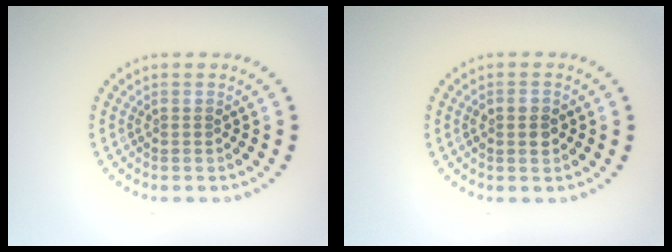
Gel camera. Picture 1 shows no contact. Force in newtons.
{"total": 1.2, "press": 1.2, "slide": 0.1}